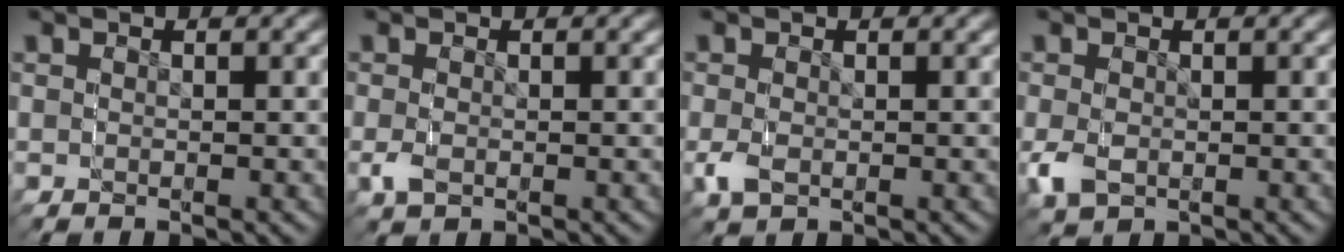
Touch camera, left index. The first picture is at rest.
{"total": 0.8, "force": [-0.1, 0.7, 0.5], "torque": [-0.013, -0.002, 0.000]}
{"total": 1.4, "force": [-0.4, 1.2, 0.7], "torque": [-0.018, -0.005, -0.002]}
{"total": 2.7, "force": [-0.7, 2.3, 1.2], "torque": [-0.038, -0.015, 0.000]}